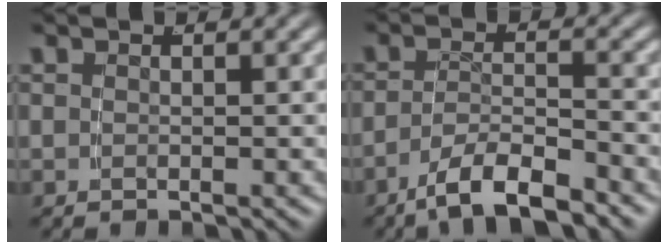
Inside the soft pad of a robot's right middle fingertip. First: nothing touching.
{"total": 4.8, "force": [-3.7, 1.2, 2.8], "torque": [-0.042, -0.007, -0.061]}